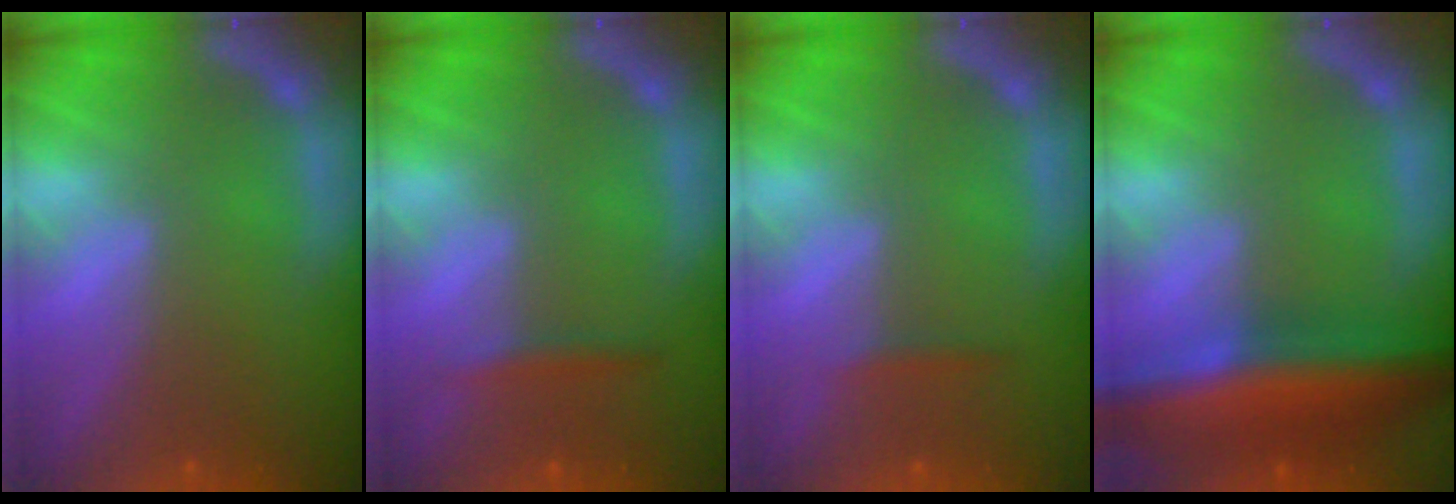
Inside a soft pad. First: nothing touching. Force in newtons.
{"total": 1.4}
{"total": 0.9}
{"total": 9.5}